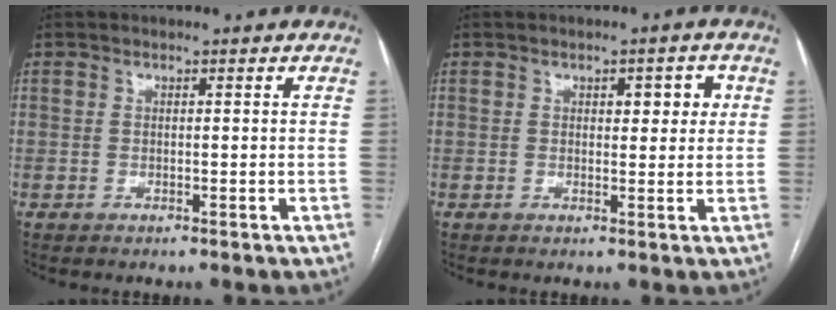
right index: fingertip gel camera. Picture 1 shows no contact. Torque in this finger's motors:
{"motor_torque": [0.04, -0.01, 0.13, 0.03]}